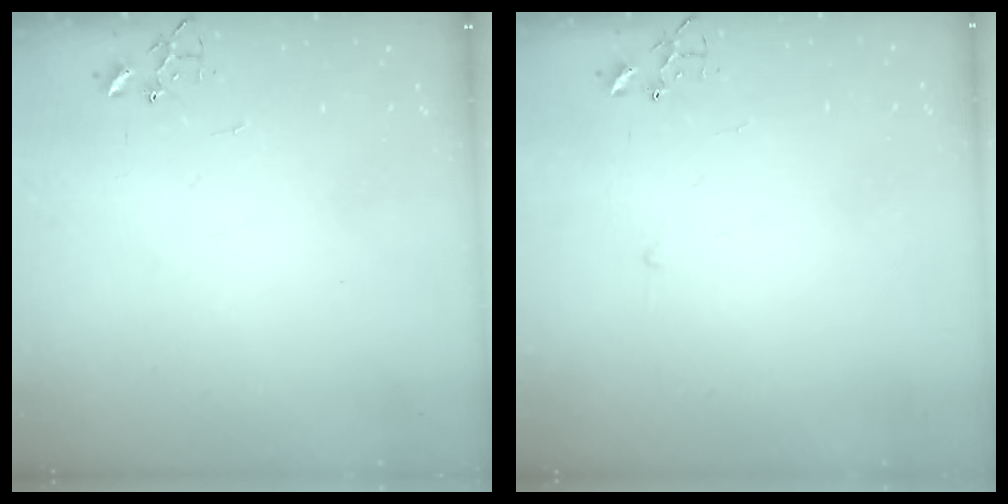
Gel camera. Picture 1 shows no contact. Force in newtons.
{"total": 2.3, "press": 2.3, "slide": 0.3}